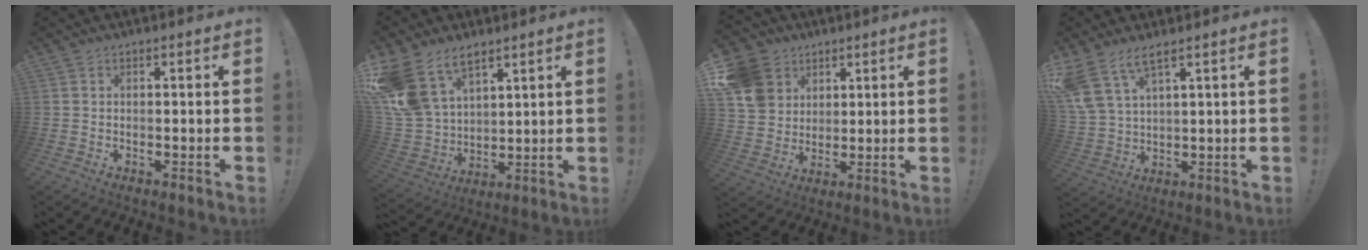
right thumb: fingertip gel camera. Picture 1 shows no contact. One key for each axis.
{"total": 15.7, "fx": 10.2, "fy": 9.5, "fz": 7.3, "tx": -0.169, "ty": -0.059, "tz": 0.202}
{"total": 12.9, "fx": 5.6, "fy": 10.7, "fz": 4.5, "tx": -0.074, "ty": -0.025, "tz": 0.117}
{"total": 7.9, "fx": 5.7, "fy": 2.5, "fz": 4.8, "tx": -0.108, "ty": -0.020, "tz": 0.117}